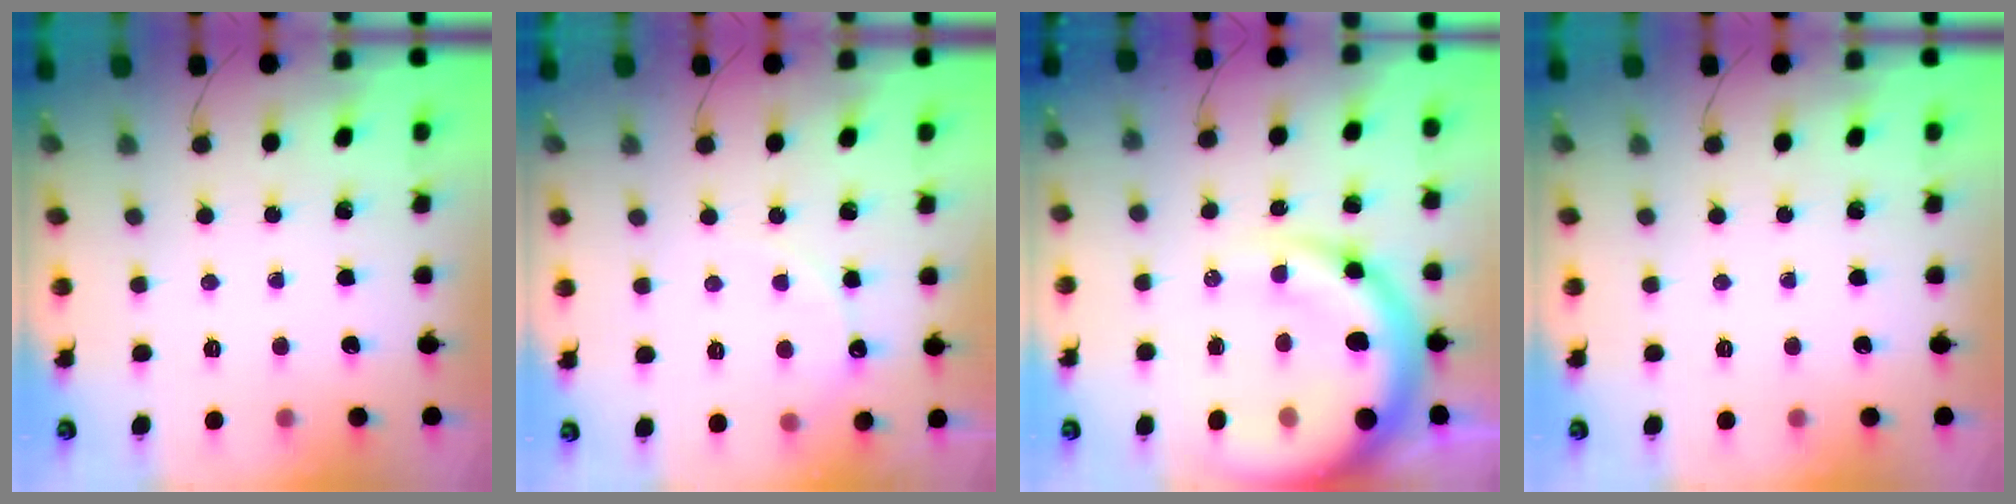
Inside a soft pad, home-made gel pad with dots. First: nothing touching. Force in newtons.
{"total": 6.7, "press": 6.6, "slide": 1.5}
{"total": 18.5, "press": 17.9, "slide": 4.5}
{"total": 0.0}